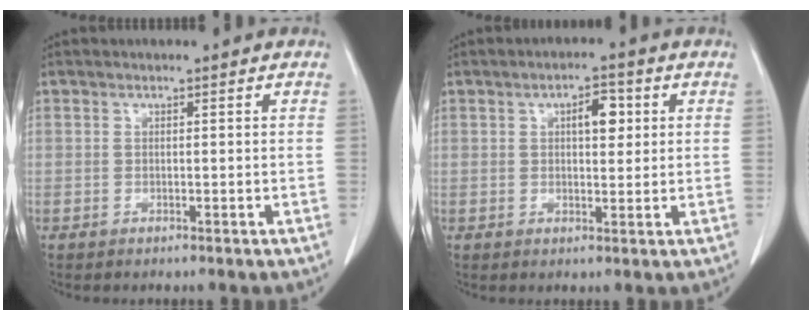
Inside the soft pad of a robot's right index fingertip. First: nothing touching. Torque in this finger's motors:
{"motor_torque": [0.07, 0.03, 0.03, 0.03]}